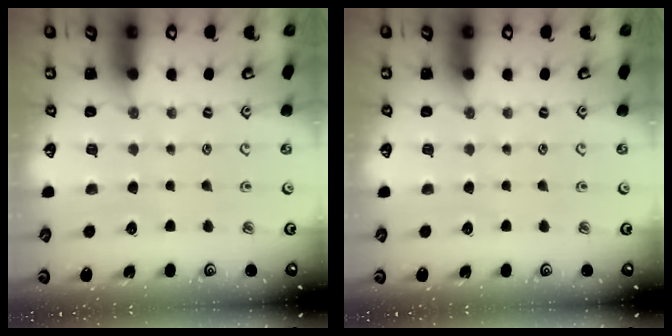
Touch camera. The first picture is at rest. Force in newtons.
{"total": 0.0}